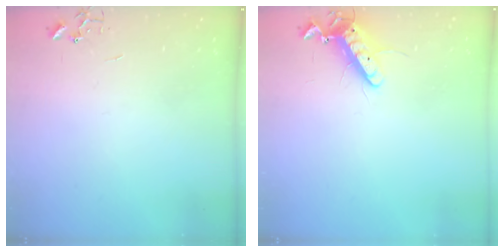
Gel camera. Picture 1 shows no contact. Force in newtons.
{"total": 11.2, "press": 11.1, "slide": 1.4}